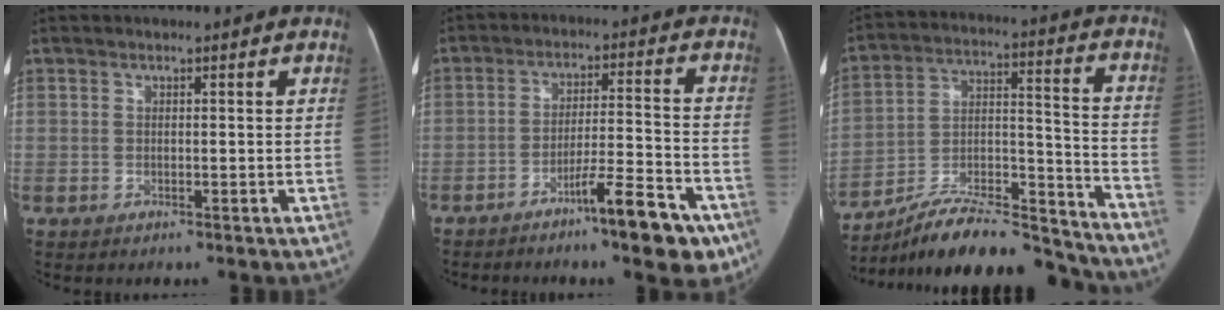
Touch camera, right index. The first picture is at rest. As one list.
[{"total": 10.7, "force": [-6.9, 1.2, 8.1], "torque": [-0.115, 0.008, -0.107]}, {"total": 22.6, "force": [-20.8, 4.2, 8.0], "torque": [-0.126, 0.029, -0.328]}]